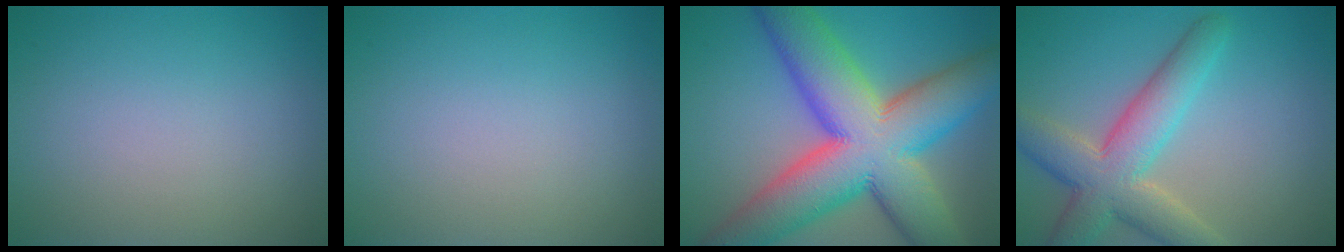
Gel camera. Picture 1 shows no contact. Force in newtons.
{"total": 0.0}
{"total": 16.1, "press": 16.0, "slide": 0.6}
{"total": 6.9, "press": 6.9, "slide": 0.4}